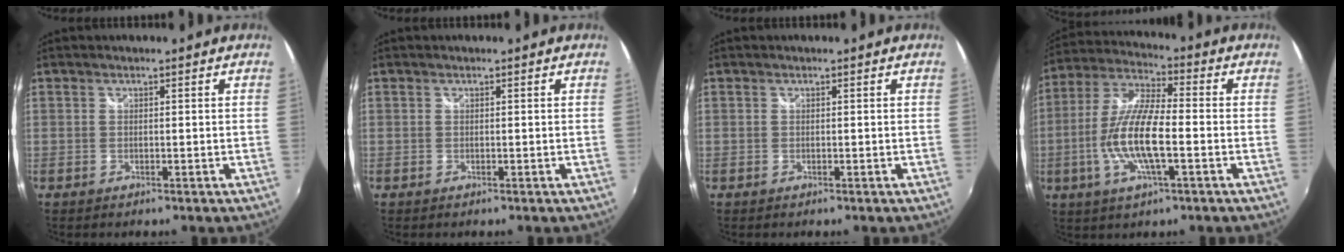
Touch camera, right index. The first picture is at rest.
{"total": 0.0}
{"total": 0.0}
{"total": 13.3, "force": [-3.1, 3.3, 12.5], "torque": [-0.256, -0.003, -0.061]}